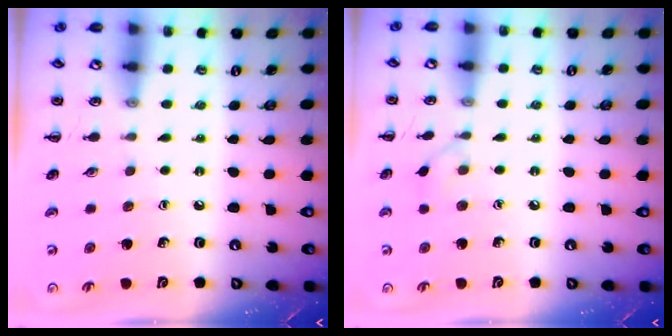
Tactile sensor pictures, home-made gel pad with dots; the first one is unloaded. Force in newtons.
{"total": 2.8, "press": 2.5, "slide": 1.1}